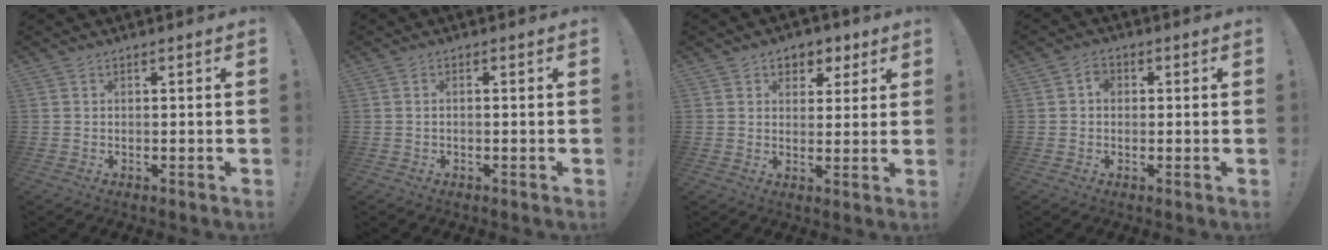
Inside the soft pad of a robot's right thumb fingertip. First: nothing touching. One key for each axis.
{"total": 0.8, "fx": -0.5, "fy": 0.1, "fz": 0.6, "tx": -0.010, "ty": 0.001, "tz": -0.010}
{"total": 5.6, "fx": 2.8, "fy": 4.6, "fz": 1.5, "tx": -0.007, "ty": -0.016, "tz": 0.050}
{"total": 2.8, "fx": 0.0, "fy": 2.3, "fz": 1.5, "tx": -0.015, "ty": 0.004, "tz": -0.003}